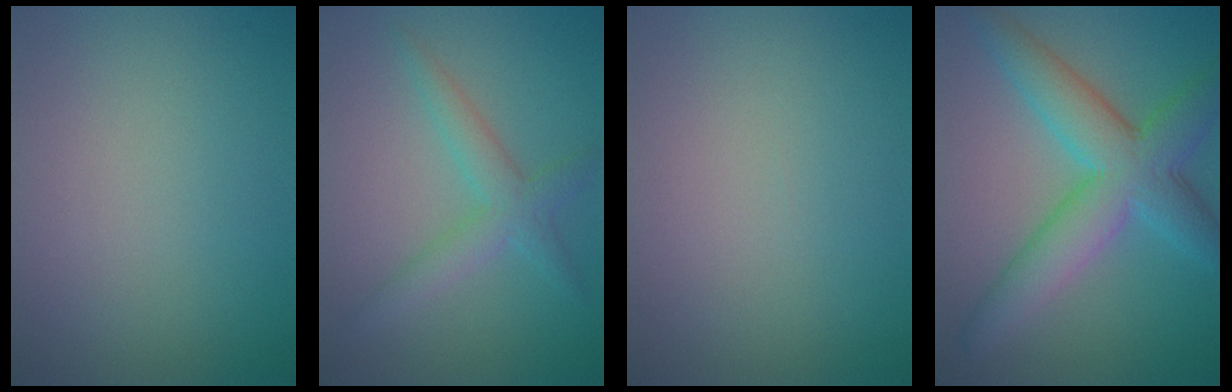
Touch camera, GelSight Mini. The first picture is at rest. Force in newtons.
{"total": 3.0, "press": 3.0, "slide": 0.0}
{"total": 0.0}
{"total": 7.3, "press": 7.3, "slide": 0.1}